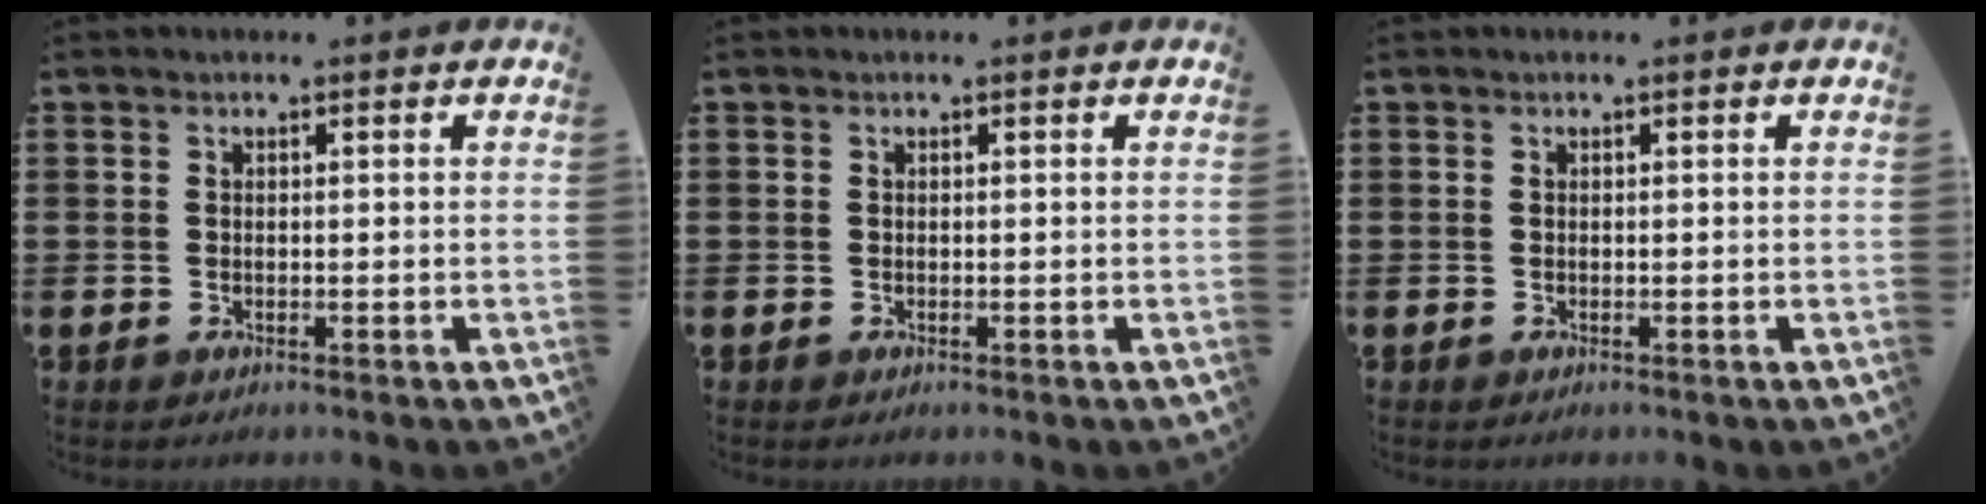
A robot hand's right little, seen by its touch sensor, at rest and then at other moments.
{"total": 0.0}
{"total": 0.0}